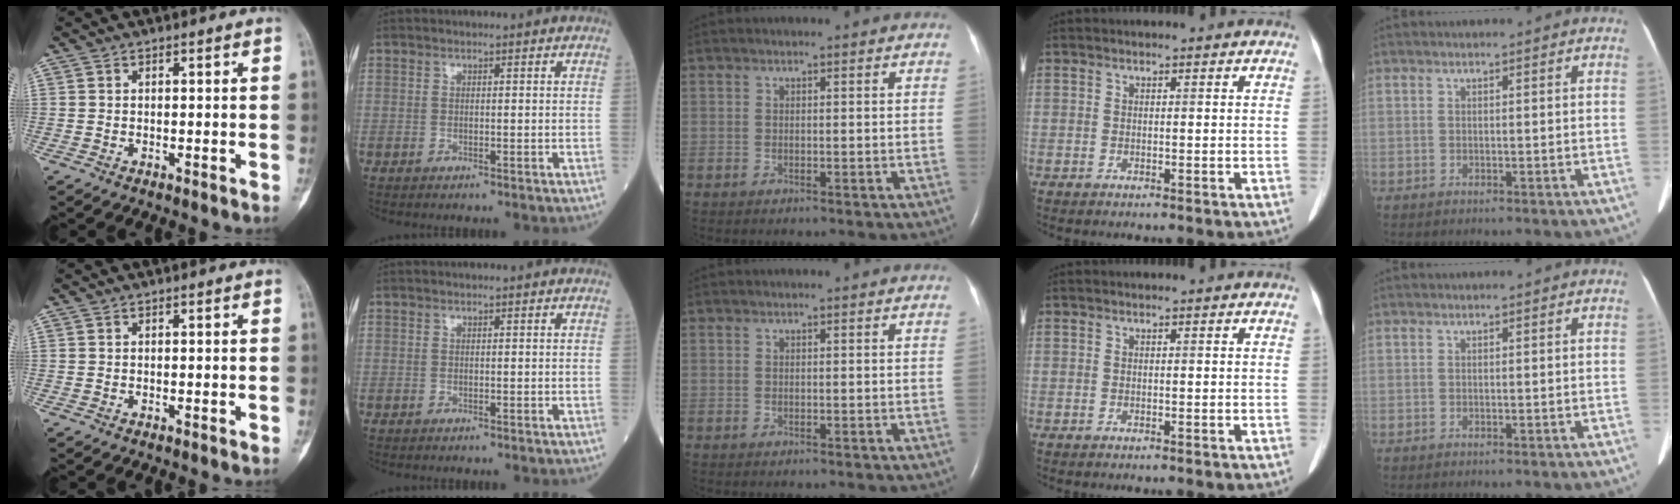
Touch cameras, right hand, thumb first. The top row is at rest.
{}